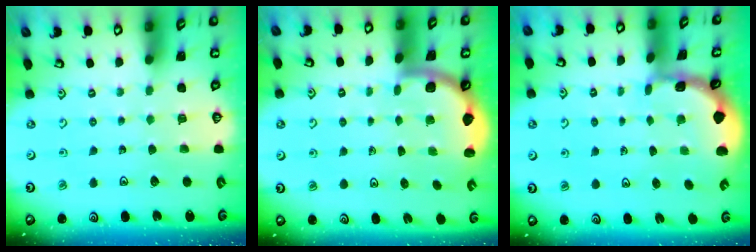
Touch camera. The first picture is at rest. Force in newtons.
{"total": 1.7, "press": 1.7, "slide": 0.1}
{"total": 1.5, "press": 1.5, "slide": 0.1}